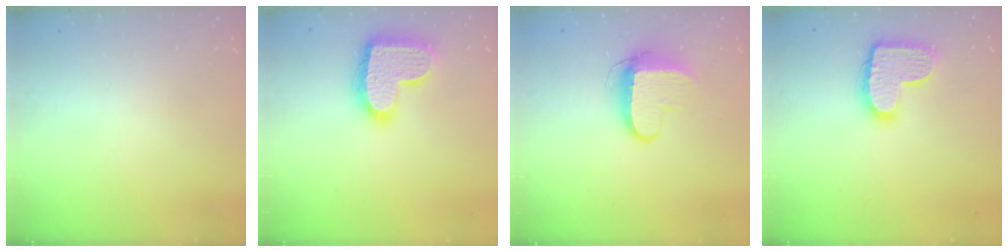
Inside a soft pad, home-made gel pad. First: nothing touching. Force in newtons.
{"total": 18.1, "press": 18.1, "slide": 1.1}
{"total": 9.5, "press": 9.5, "slide": 0.8}
{"total": 14.6, "press": 14.6, "slide": 0.8}